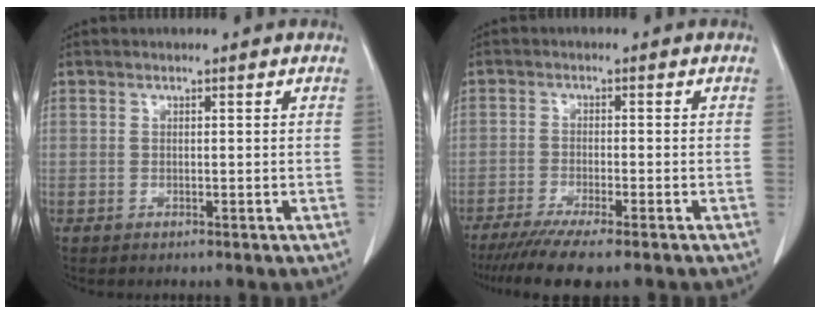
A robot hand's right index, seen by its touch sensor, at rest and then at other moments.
{"total": 8.8, "force": [-7.0, 0.1, 5.4], "torque": [-0.079, -0.022, -0.110]}